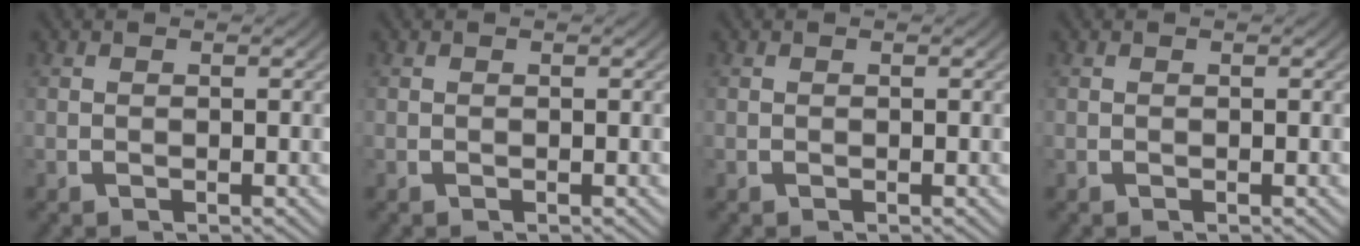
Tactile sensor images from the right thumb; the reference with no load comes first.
{"total": 0.0}
{"total": 0.0}
{"total": 0.0}